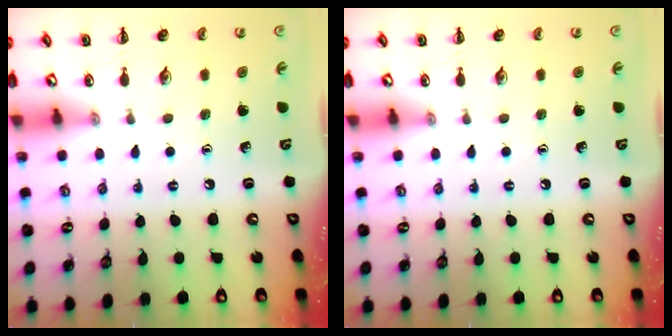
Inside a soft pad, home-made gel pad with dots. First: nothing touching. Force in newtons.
{"total": 0.0}